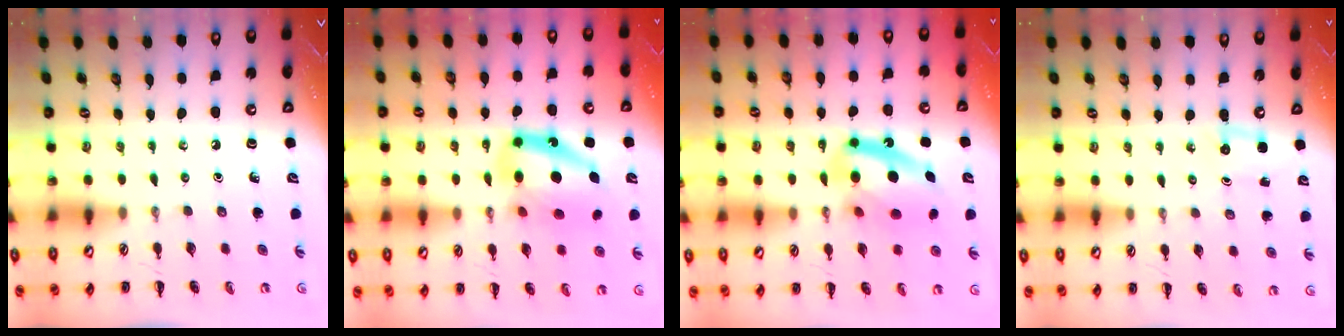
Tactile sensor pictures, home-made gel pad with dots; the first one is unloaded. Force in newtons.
{"total": 14.4, "press": 13.9, "slide": 3.6}
{"total": 15.5, "press": 15.0, "slide": 3.7}
{"total": 1.8, "press": 1.7, "slide": 0.5}